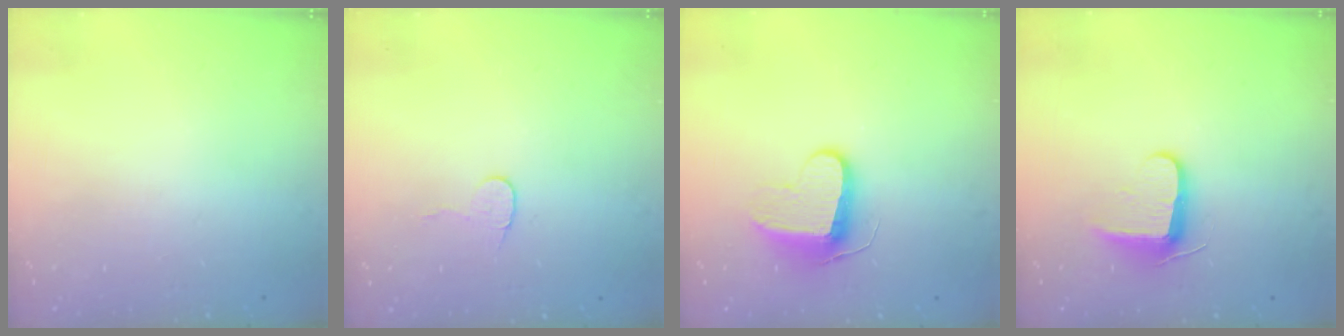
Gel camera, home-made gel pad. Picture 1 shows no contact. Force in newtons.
{"total": 5.6, "press": 5.6, "slide": 0.5}
{"total": 9.5, "press": 9.5, "slide": 0.0}
{"total": 9.1, "press": 9.0, "slide": 1.0}